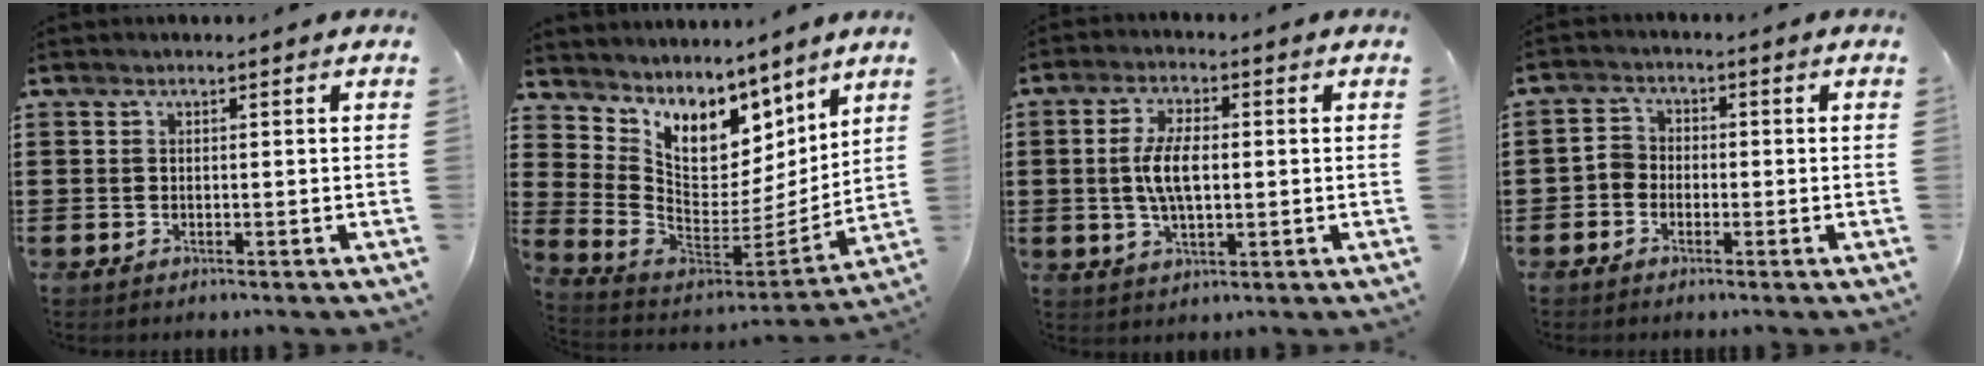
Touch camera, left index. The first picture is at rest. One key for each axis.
{"total": 8.7, "fx": 5.8, "fy": 5.4, "fz": 3.7, "tx": -0.109, "ty": -0.054, "tz": 0.109}
{"total": 6.7, "fx": 0.2, "fy": 2.9, "fz": 6.0, "tx": -0.133, "ty": 0.002, "tz": -0.003}
{"total": 2.6, "fx": -1.3, "fy": 2.1, "fz": 0.8, "tx": -0.030, "ty": 0.006, "tz": -0.032}